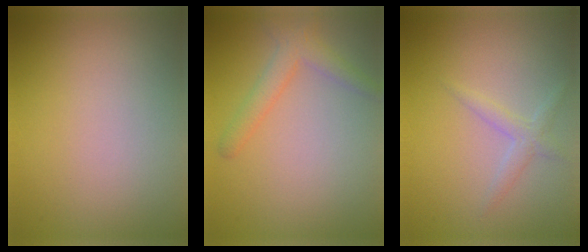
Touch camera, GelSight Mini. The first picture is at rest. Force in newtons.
{"total": 2.5, "press": 2.5, "slide": 0.2}
{"total": 1.5, "press": 1.5, "slide": 0.1}